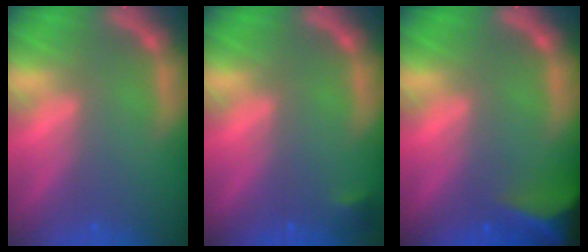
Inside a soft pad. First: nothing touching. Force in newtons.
{"total": 0.9}
{"total": 8.9}